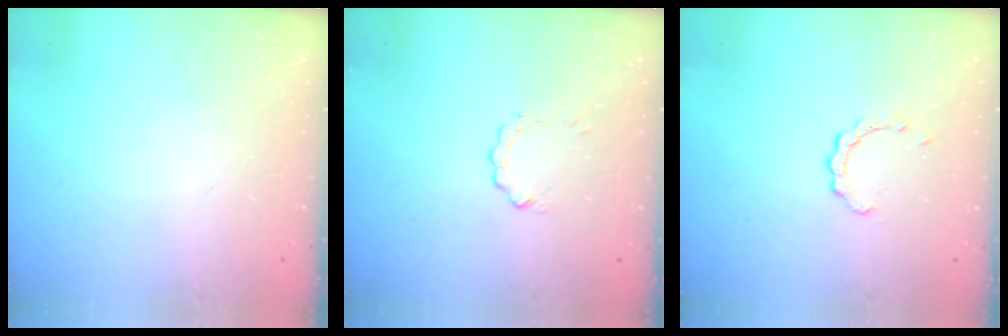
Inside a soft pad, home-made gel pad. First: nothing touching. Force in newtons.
{"total": 0.0}
{"total": 2.2, "press": 2.2, "slide": 0.2}